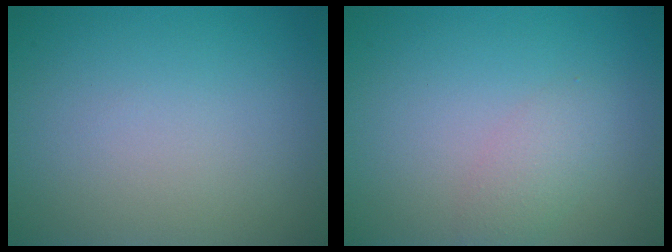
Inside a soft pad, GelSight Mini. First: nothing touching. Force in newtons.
{"total": 1.7, "press": 1.7, "slide": 0.1}